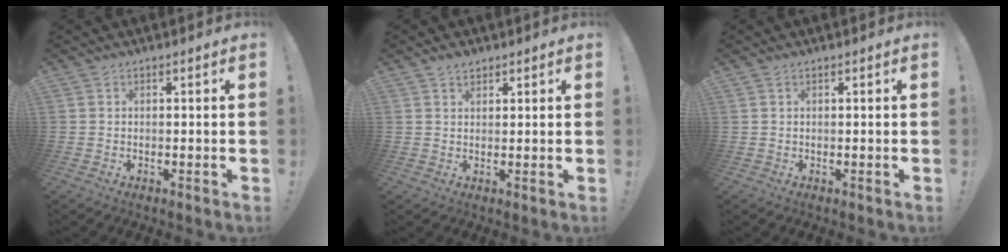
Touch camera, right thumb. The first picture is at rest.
{"total": 2.2, "force": [1.7, 1.3, 0.6], "torque": [-0.004, -0.009, 0.030]}
{"total": 0.0}